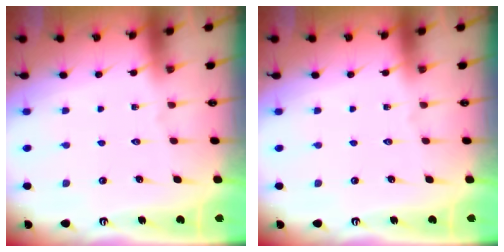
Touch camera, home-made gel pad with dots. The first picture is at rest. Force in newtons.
{"total": 0.0}